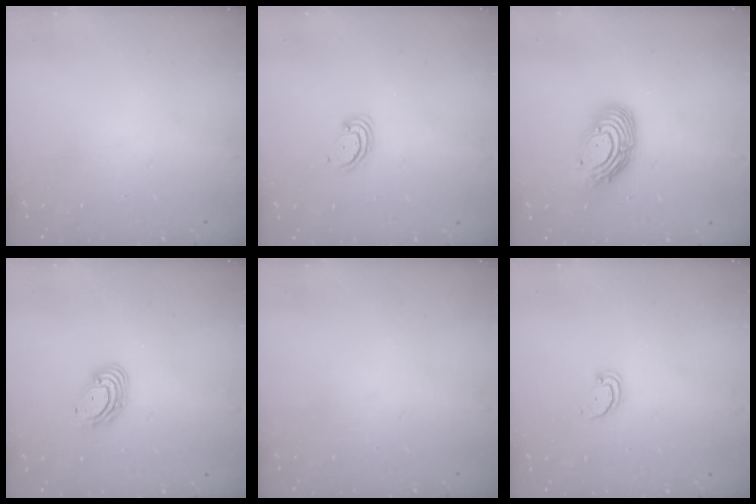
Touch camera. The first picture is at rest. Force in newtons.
{"total": 2.9, "press": 2.9, "slide": 0.3}
{"total": 11.9, "press": 11.8, "slide": 1.3}
{"total": 7.5, "press": 7.3, "slide": 1.3}
{"total": 0.0}
{"total": 2.1, "press": 2.1, "slide": 0.2}